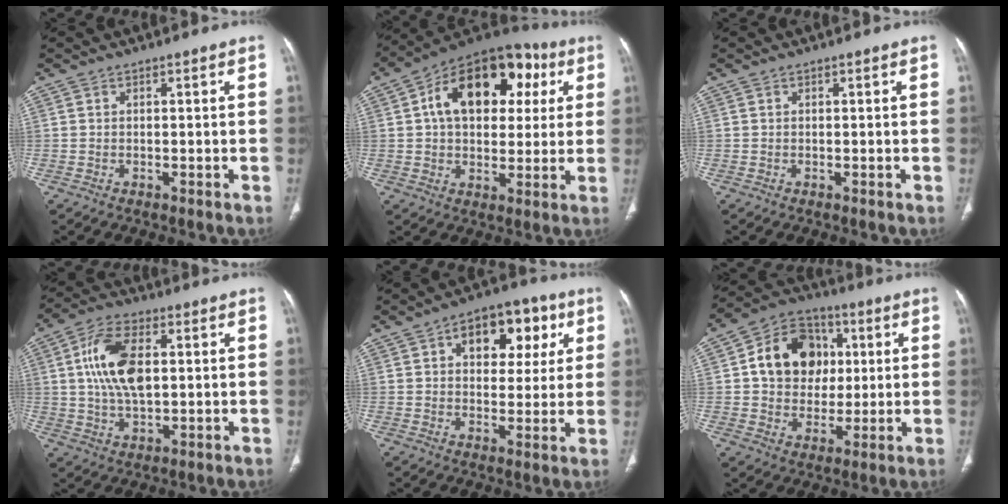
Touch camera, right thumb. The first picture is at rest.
{"total": 21.0, "force": [5.7, 13.4, 15.2], "torque": [-0.193, 0.022, 0.077]}
{"total": 0.0}
{"total": 12.5, "force": [2.1, 6.5, 10.4], "torque": [-0.199, 0.003, 0.039]}
{"total": 13.5, "force": [5.0, 8.4, 9.4], "torque": [-0.080, 0.005, 0.070]}
{"total": 15.0, "force": [2.7, 12.2, 8.2], "torque": [-0.099, 0.010, 0.043]}